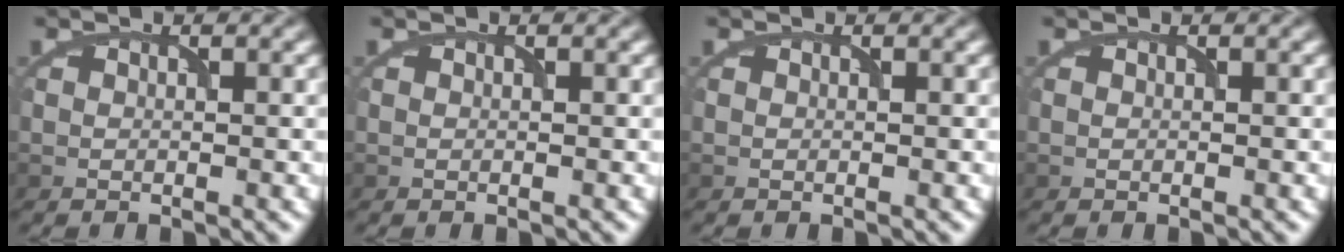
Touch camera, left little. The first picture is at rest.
{"total": 0.0}
{"total": 0.0}
{"total": 0.0}